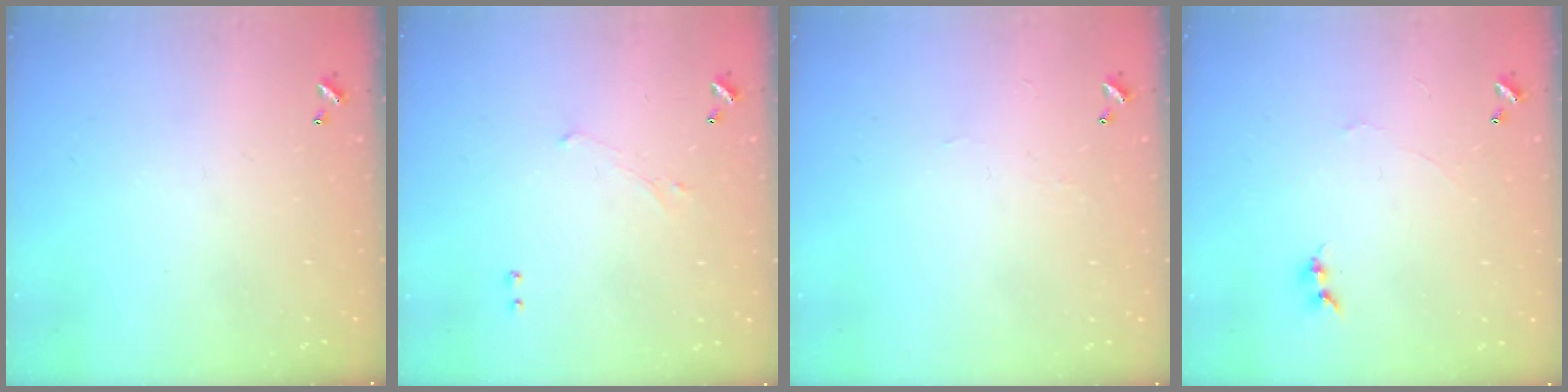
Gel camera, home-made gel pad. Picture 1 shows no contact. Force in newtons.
{"total": 0.9, "press": 0.8, "slide": 0.5}
{"total": 0.8, "press": 0.7, "slide": 0.5}
{"total": 0.0}